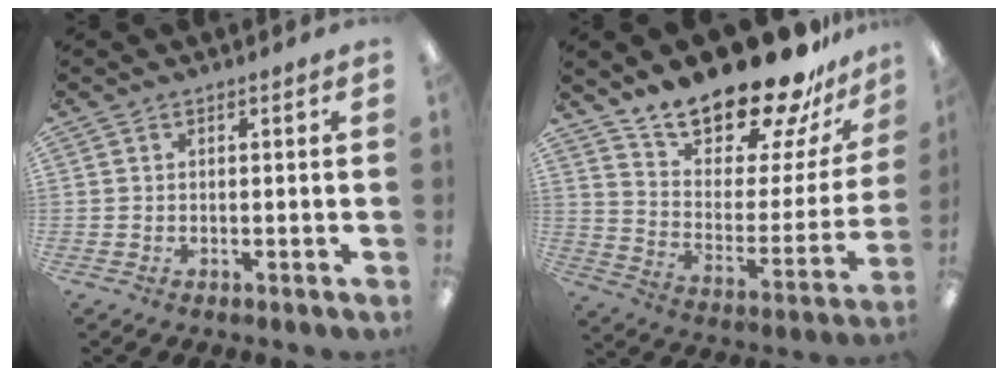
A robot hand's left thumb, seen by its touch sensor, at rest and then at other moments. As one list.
[{"total": 22.8, "force": [19.3, 7.1, 9.8], "torque": [-0.150, -0.144, 0.325]}]